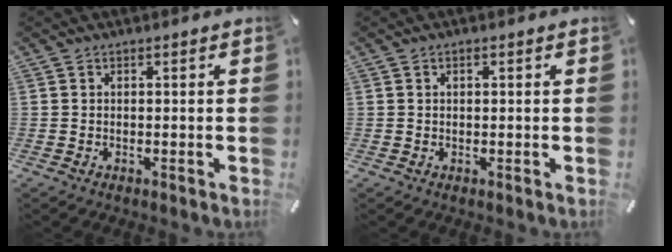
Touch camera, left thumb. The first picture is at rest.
{"total": 0.8, "force": [0.2, 0.5, 0.6], "torque": [-0.011, 0.005, 0.002]}